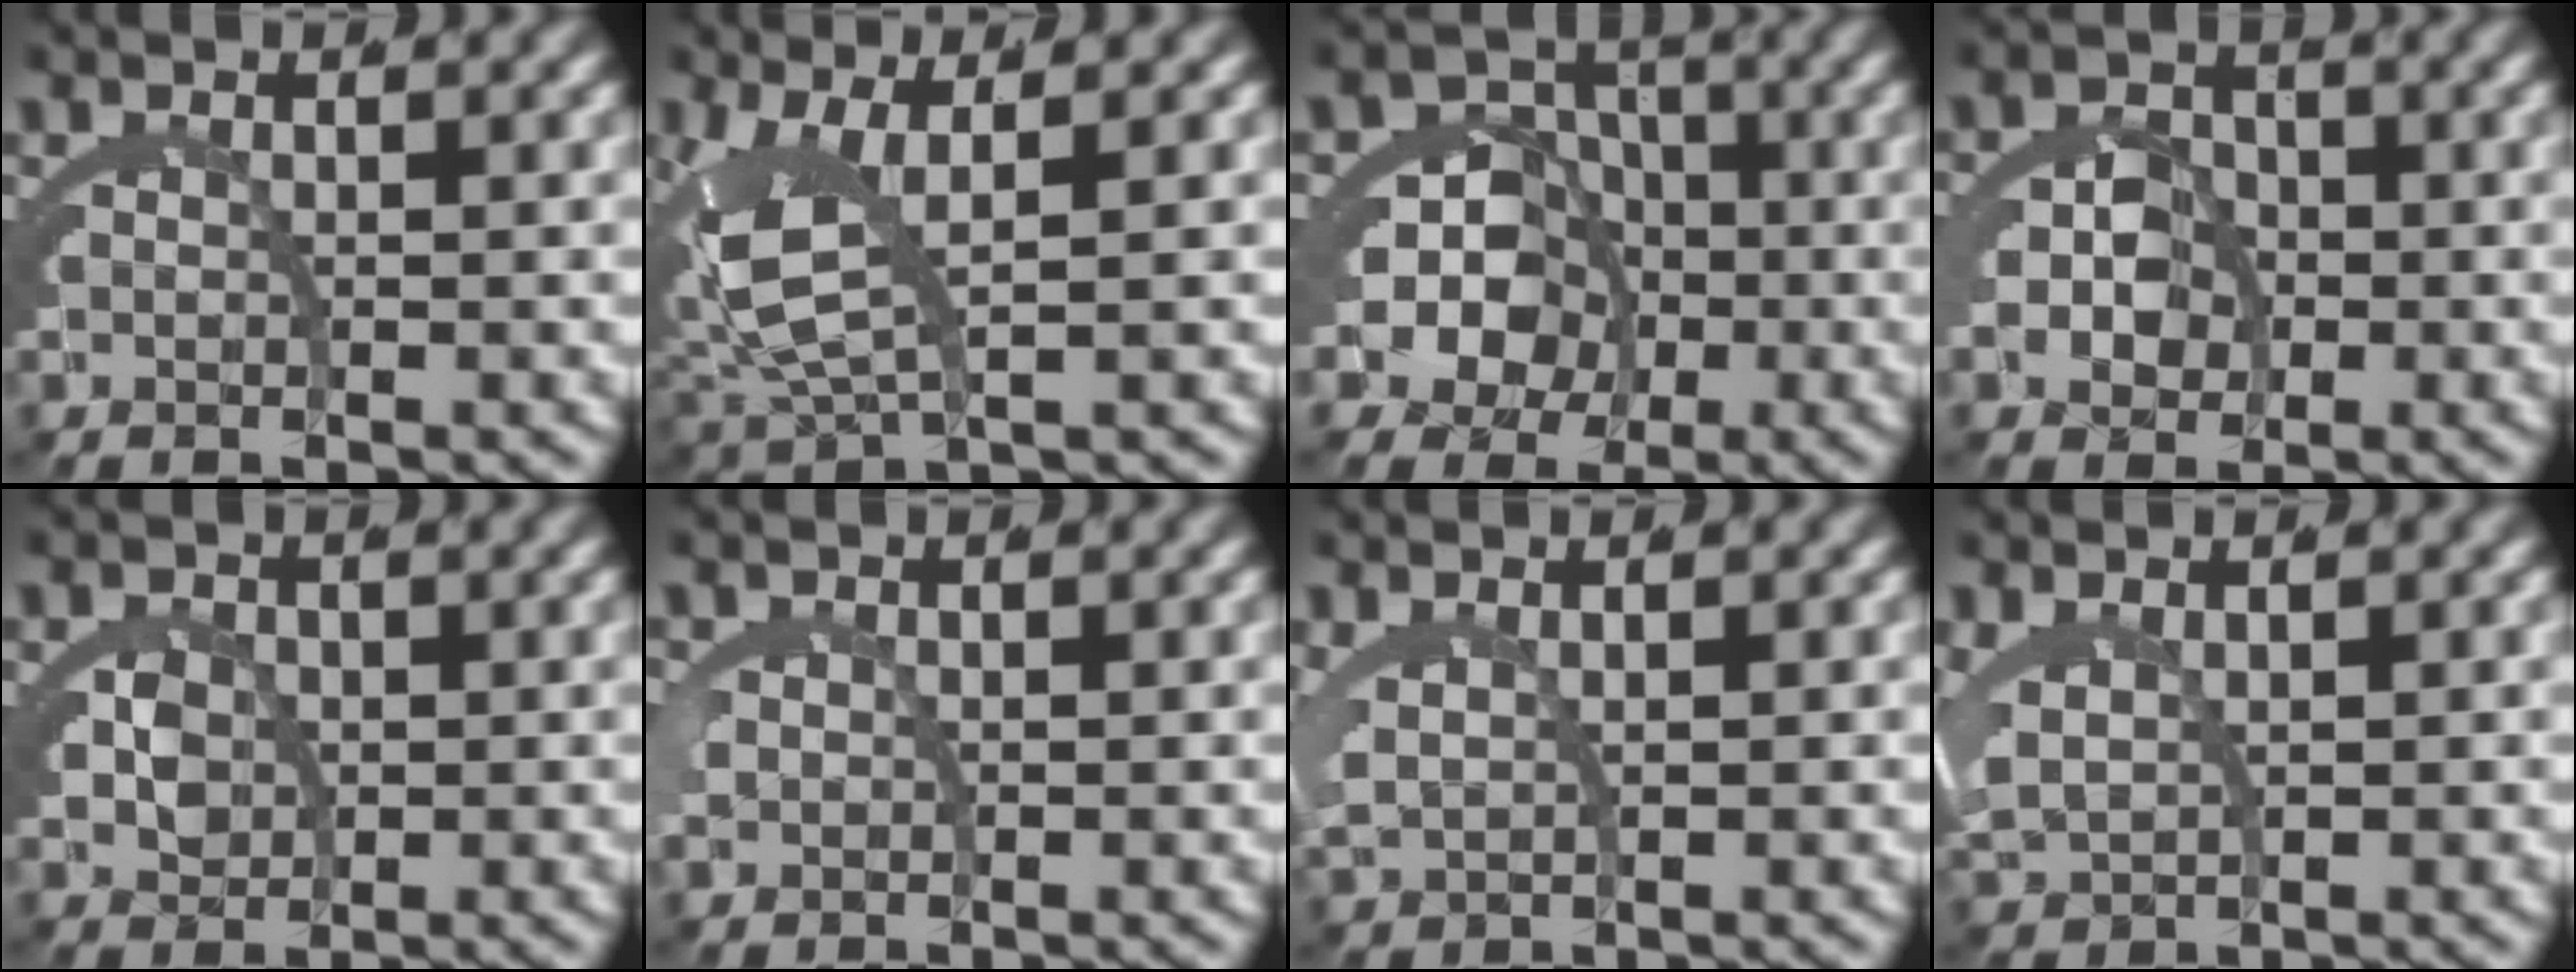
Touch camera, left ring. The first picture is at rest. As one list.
[{"total": 6.4, "force": [1.3, 3.1, 5.4], "torque": [-0.127, -0.007, 0.032]}, {"total": 11.9, "force": [-2.4, 10.1, 5.8], "torque": [-0.116, -0.054, -0.035]}, {"total": 5.6, "force": [-1.0, 4.7, 2.9], "torque": [-0.047, -0.017, -0.016]}, {"total": 2.7, "force": [-0.2, 2.3, 1.5], "torque": [-0.033, -0.019, 0.005]}, {"total": 1.2, "force": [0.1, 1.1, 0.6], "torque": [-0.025, -0.008, 0.007]}, {"total": 2.4, "force": [0.9, 1.7, 1.5], "torque": [-0.054, -0.013, 0.032]}, {"total": 3.2, "force": [0.6, 2.4, 1.9], "torque": [-0.073, -0.021, 0.031]}]